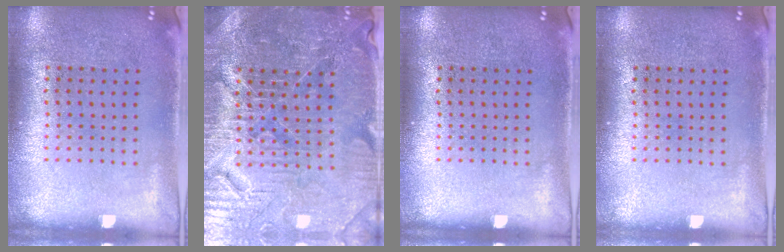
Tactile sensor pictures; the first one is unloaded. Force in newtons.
{"total": 4.6, "press": 4.4, "slide": 1.3}
{"total": 0.0}
{"total": 0.0}